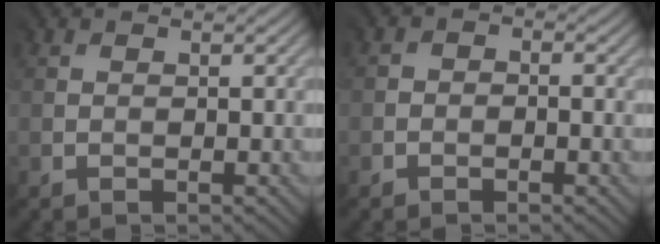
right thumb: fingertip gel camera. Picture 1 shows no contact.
{"total": 1.1, "force": [-0.9, 0.4, -0.2], "torque": [0.003, 0.000, -0.023]}